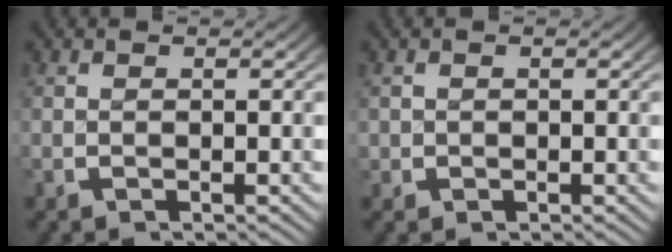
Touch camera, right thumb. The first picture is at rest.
{"total": 0.8, "force": [0.0, 0.7, -0.3], "torque": [0.003, -0.013, 0.007]}